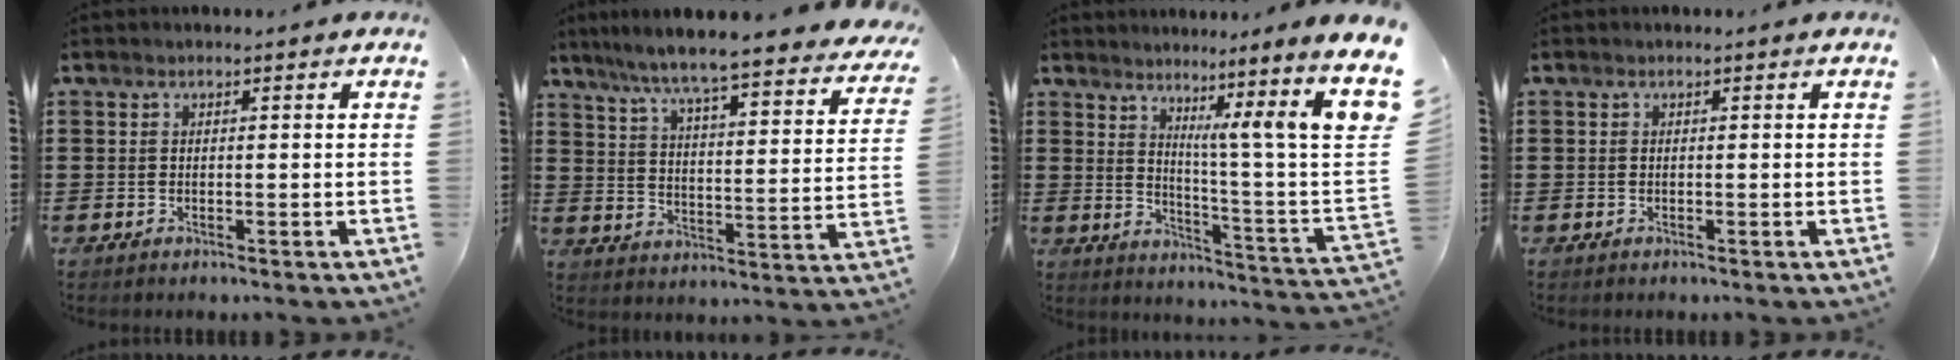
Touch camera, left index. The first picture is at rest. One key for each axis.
{"total": 6.0, "fx": 5.3, "fy": -0.7, "fz": 2.6, "tx": -0.075, "ty": -0.048, "tz": 0.083}
{"total": 8.6, "fx": 4.8, "fy": -0.7, "fz": 7.1, "tx": -0.128, "ty": -0.053, "tz": 0.063}
{"total": 0.0}